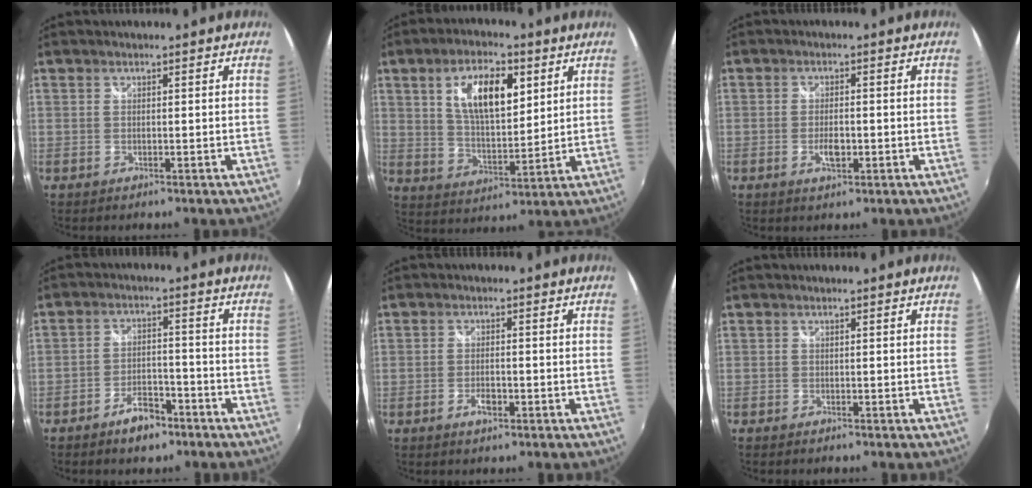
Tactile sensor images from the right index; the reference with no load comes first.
{"total": 12.7, "force": [4.8, 5.5, 10.3], "torque": [-0.181, 0.012, 0.089]}
{"total": 3.6, "force": [-1.2, 1.7, 2.9], "torque": [-0.057, -0.004, -0.020]}
{"total": 6.6, "force": [-4.8, 3.1, 3.4], "torque": [-0.072, 0.008, -0.073]}
{"total": 2.9, "force": [-1.5, 1.3, 2.1], "torque": [-0.044, -0.003, -0.028]}
{"total": 1.0, "force": [-0.9, 0.4, 0.1], "torque": [-0.007, -0.005, -0.018]}